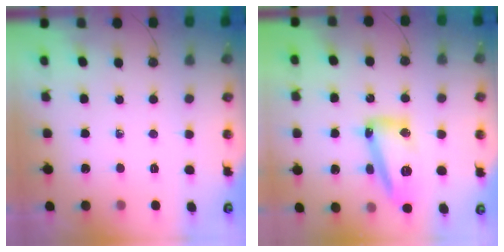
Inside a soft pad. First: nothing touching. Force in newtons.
{"total": 14.3, "press": 14.3, "slide": 1.2}